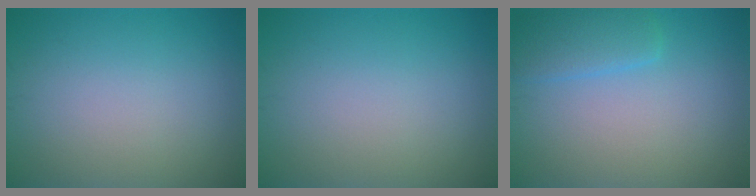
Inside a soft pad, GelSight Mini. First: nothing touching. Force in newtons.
{"total": 0.0}
{"total": 2.5, "press": 2.5, "slide": 0.3}